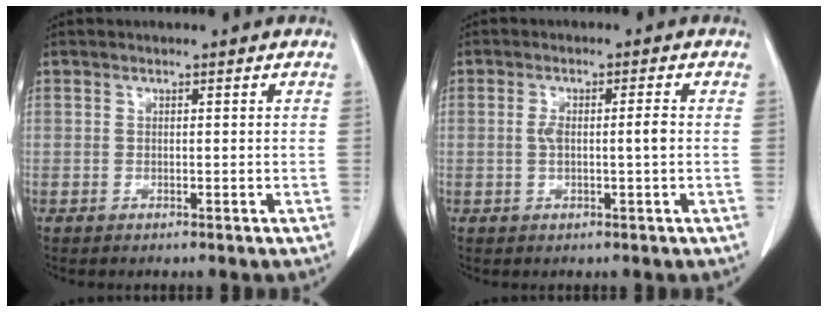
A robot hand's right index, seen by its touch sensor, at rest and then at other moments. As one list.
[{"total": 3.4, "force": [-0.1, 0.4, 3.4], "torque": [-0.066, 0.006, 0.001]}]